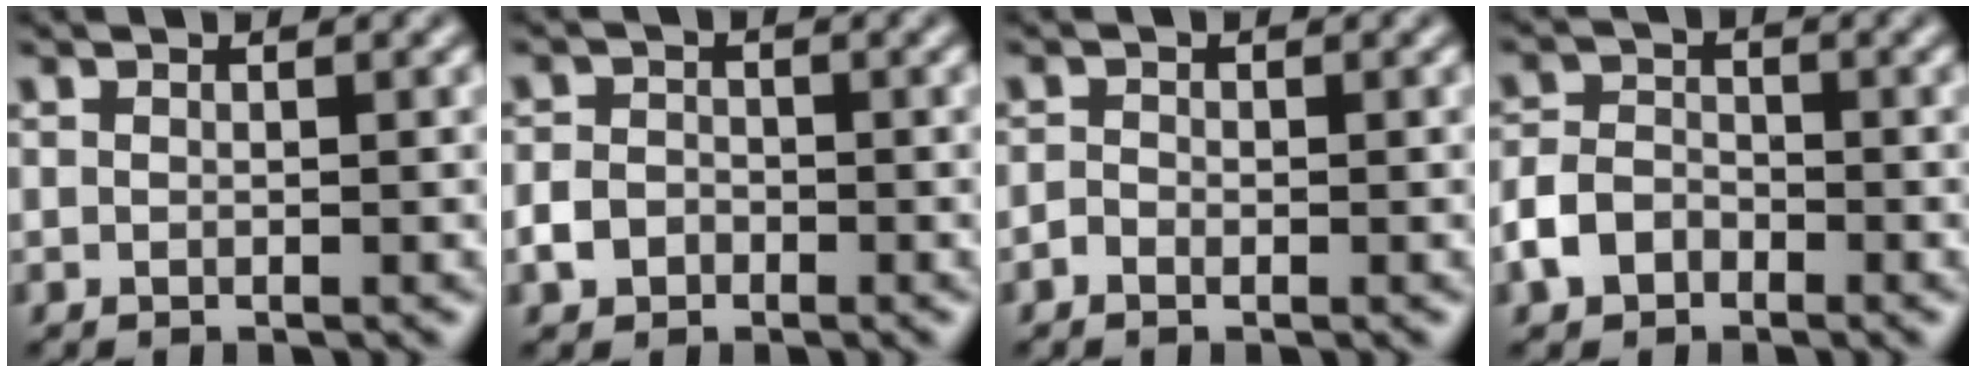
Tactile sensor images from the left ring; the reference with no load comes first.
{"total": 2.1, "force": [-1.0, 1.7, 0.7], "torque": [-0.007, 0.003, -0.025]}
{"total": 0.9, "force": [-0.5, 0.5, 0.4], "torque": [-0.007, 0.000, -0.013]}
{"total": 3.2, "force": [-1.8, 2.3, 1.3], "torque": [-0.027, 0.003, -0.042]}